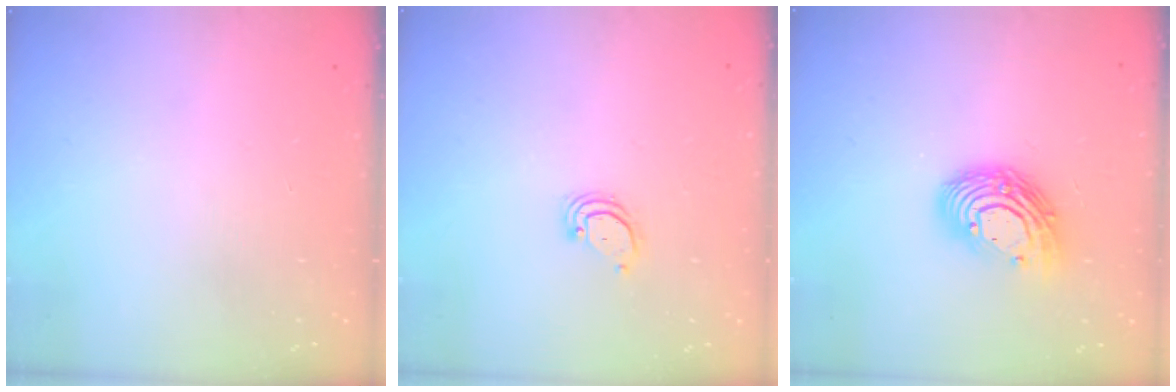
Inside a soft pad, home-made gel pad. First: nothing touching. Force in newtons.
{"total": 2.3, "press": 2.3, "slide": 0.2}
{"total": 12.6, "press": 12.6, "slide": 1.2}